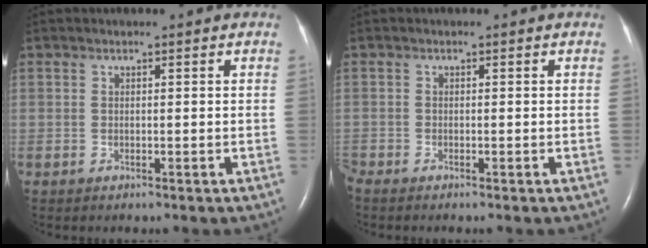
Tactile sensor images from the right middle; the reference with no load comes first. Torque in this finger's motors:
{"motor_torque": [1.17, -0.98, 0.23, 0.09]}